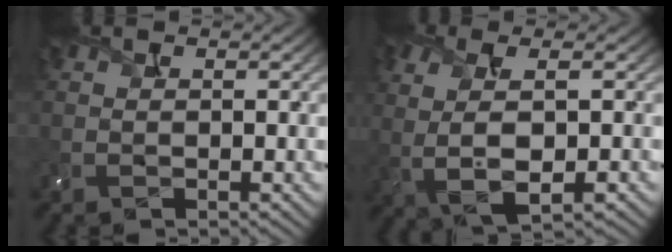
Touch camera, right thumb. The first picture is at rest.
{"total": 6.2, "force": [-0.5, 2.1, 5.8], "torque": [-0.133, -0.003, -0.006]}